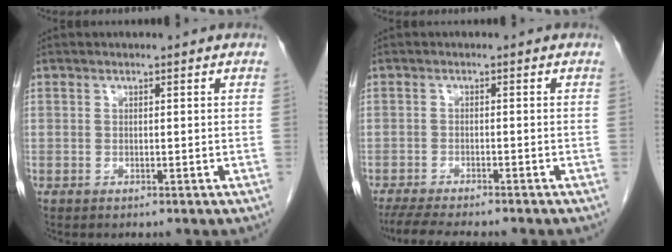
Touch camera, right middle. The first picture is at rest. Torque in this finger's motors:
{"motor_torque": [0.36, -0.21, 0.07, 0.02]}